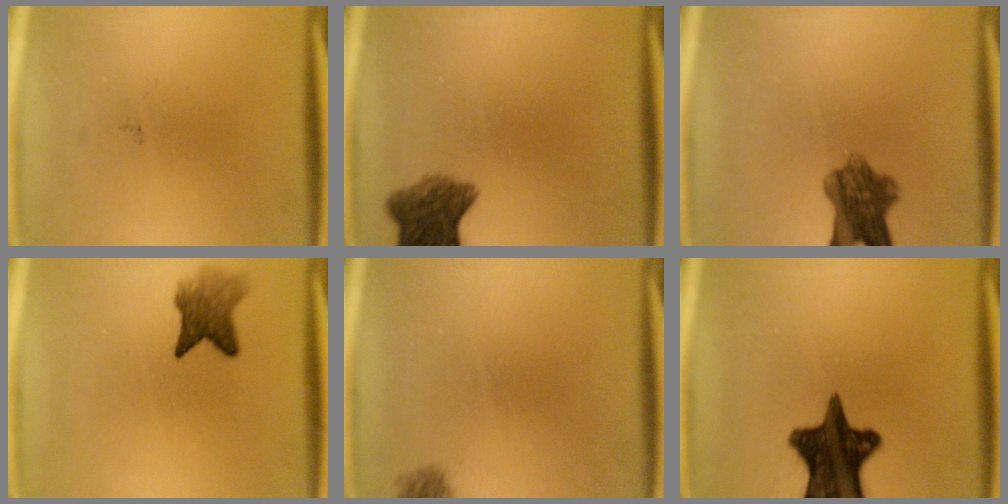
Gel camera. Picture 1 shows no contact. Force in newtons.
{"total": 6.6}
{"total": 7.4}
{"total": 4.7}
{"total": 1.0}
{"total": 14.0}